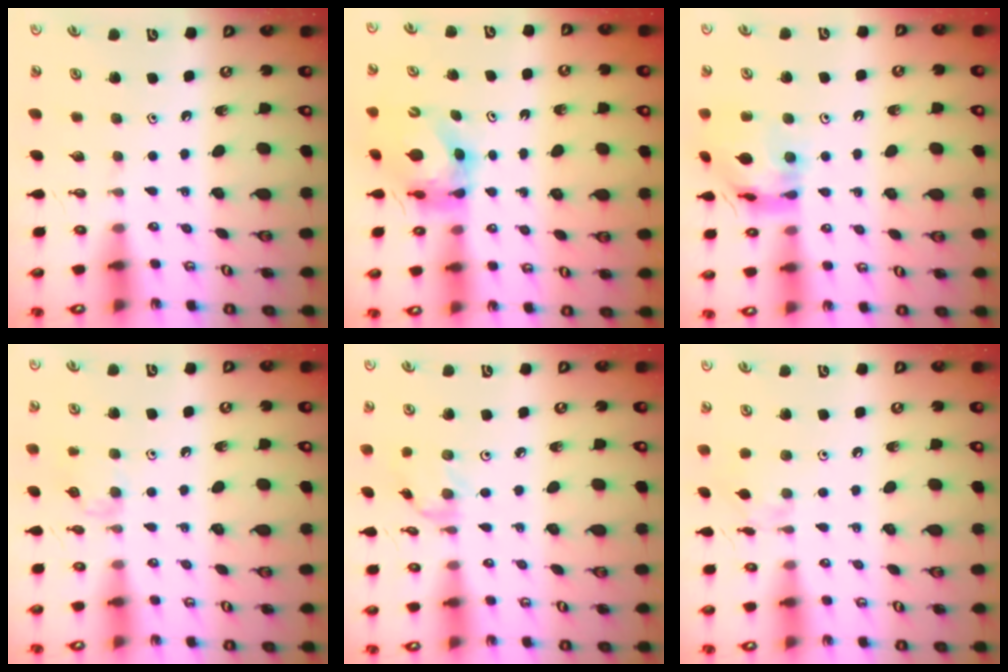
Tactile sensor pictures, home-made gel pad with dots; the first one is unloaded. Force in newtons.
{"total": 5.5, "press": 5.5, "slide": 0.6}
{"total": 11.0, "press": 11.0, "slide": 1.2}
{"total": 5.9, "press": 5.8, "slide": 1.0}
{"total": 2.0, "press": 2.0, "slide": 0.3}
{"total": 3.2, "press": 3.1, "slide": 0.5}